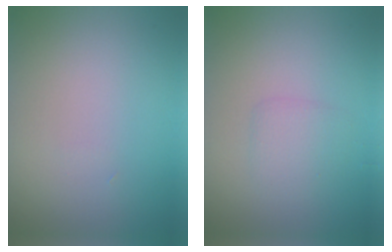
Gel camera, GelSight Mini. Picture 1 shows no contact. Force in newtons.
{"total": 1.7, "press": 1.7, "slide": 0.0}